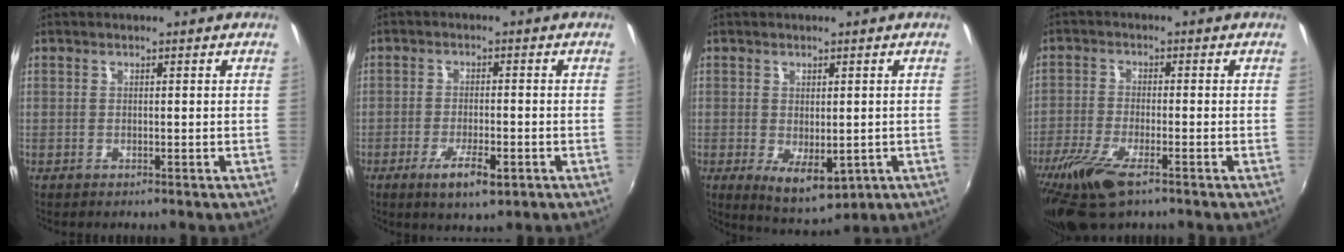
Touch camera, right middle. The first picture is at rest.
{"total": 6.1, "force": [-3.1, 1.6, 5.0], "torque": [-0.107, -0.014, -0.051]}
{"total": 7.3, "force": [-1.5, 3.9, 6.0], "torque": [-0.094, -0.020, -0.010]}
{"total": 12.1, "force": [-7.8, 3.5, 8.5], "torque": [-0.198, -0.043, -0.150]}